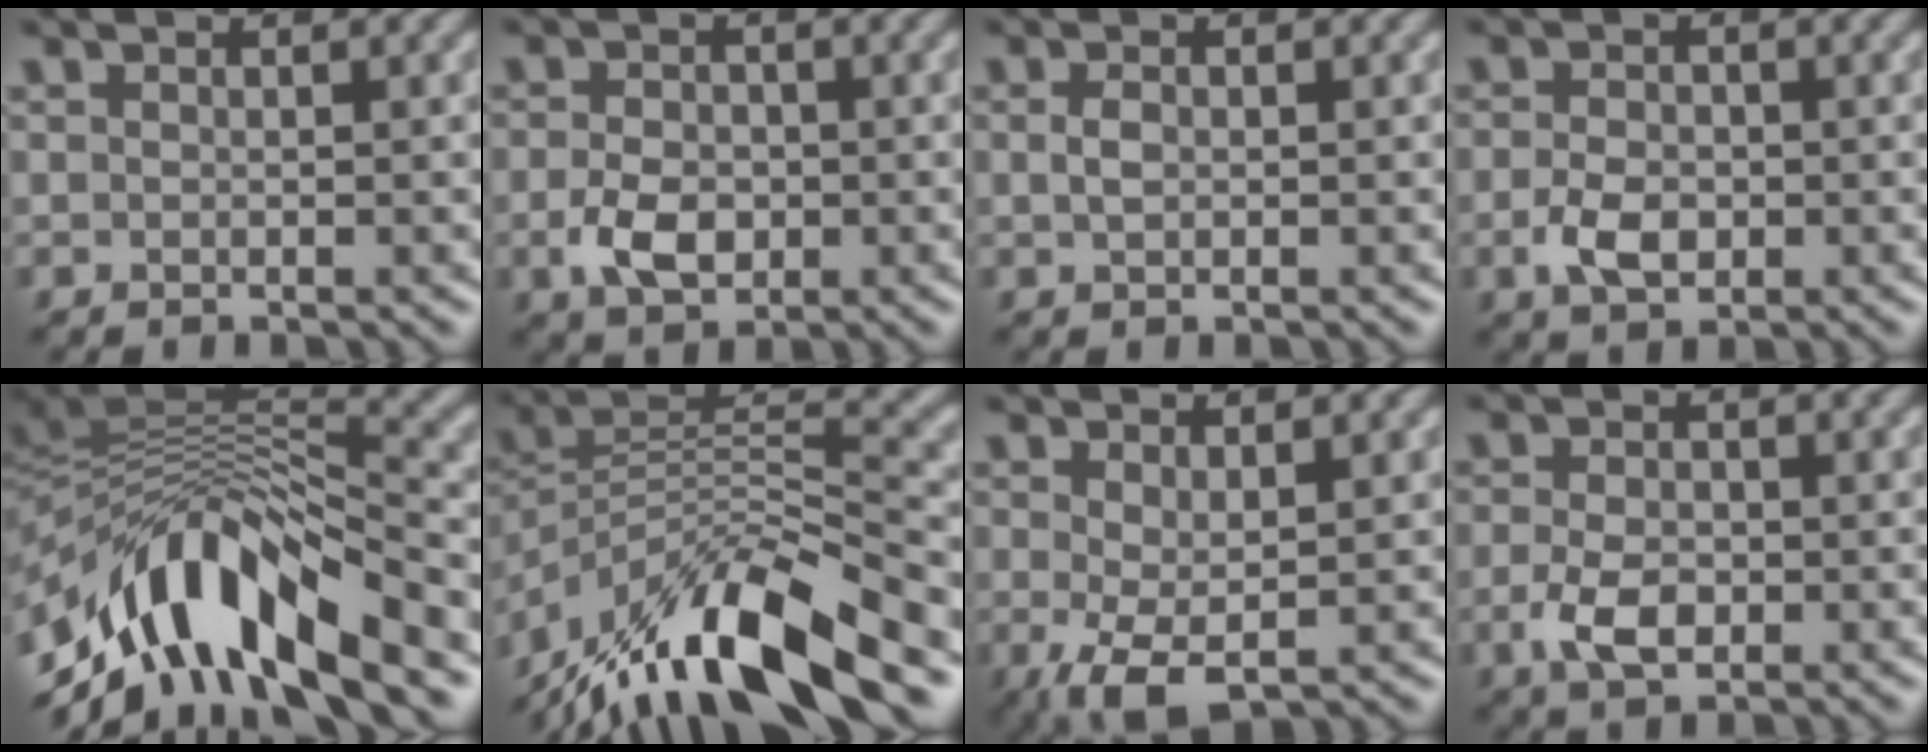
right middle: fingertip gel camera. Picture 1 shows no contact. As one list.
[{"total": 3.6, "force": [-0.8, 2.5, 2.4], "torque": [-0.053, -0.003, -0.020]}, {"total": 1.2, "force": [0.1, 0.7, 0.9], "torque": [-0.022, 0.002, 0.001]}, {"total": 3.0, "force": [-0.8, 2.1, 2.1], "torque": [-0.045, -0.002, -0.017]}, {"total": 11.2, "force": [-5.6, 5.1, 8.3], "torque": [-0.143, 0.017, -0.101]}, {"total": 13.5, "force": [-9.9, 3.7, 8.4], "torque": [-0.157, 0.024, -0.183]}, {"total": 3.7, "force": [-0.3, 1.7, 3.3], "torque": [-0.075, -0.008, -0.003]}, {"total": 3.5, "force": [-0.9, 2.1, 2.6], "torque": [-0.059, -0.004, -0.020]}]